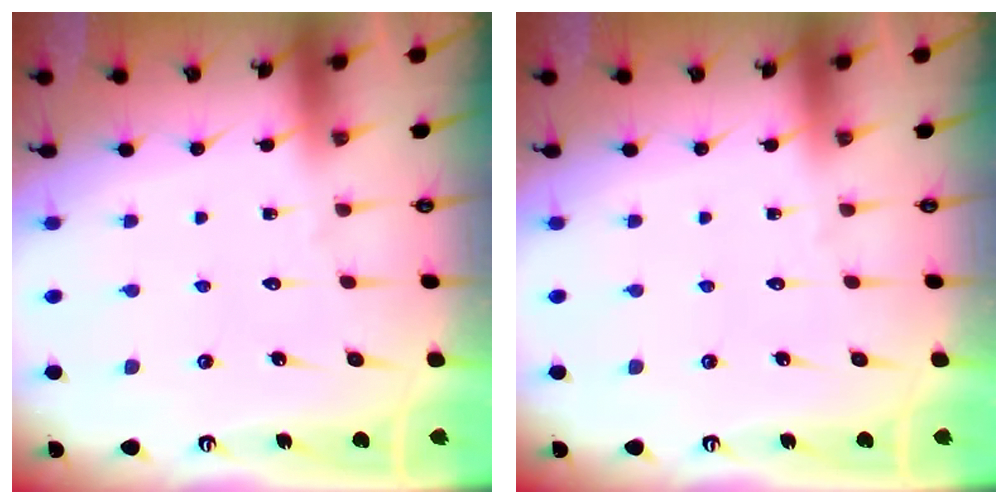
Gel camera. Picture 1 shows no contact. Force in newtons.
{"total": 0.0}